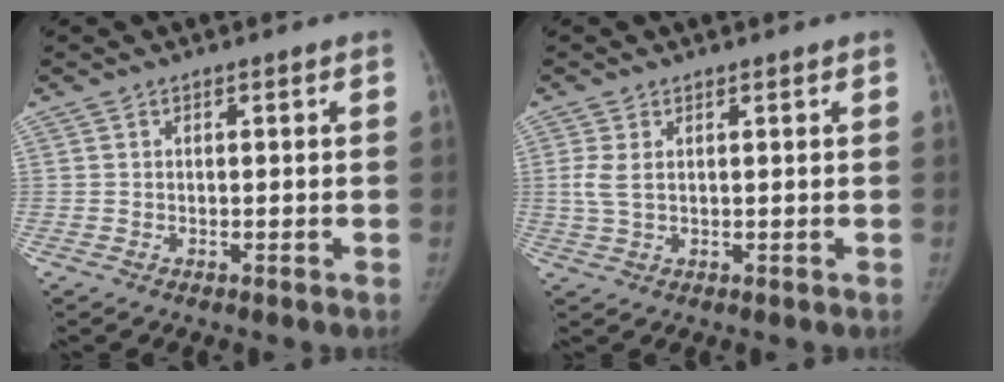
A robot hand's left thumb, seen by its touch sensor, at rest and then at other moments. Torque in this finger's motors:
{"motor_torque": [0.67, 0.54, 0.42, -0.68, 0.10]}